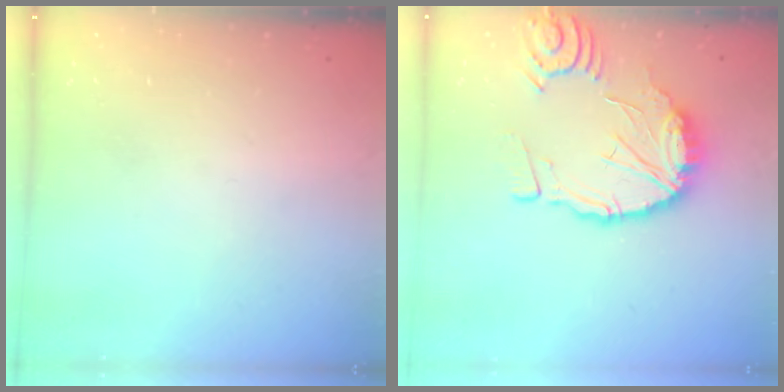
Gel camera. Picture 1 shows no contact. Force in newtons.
{"total": 13.5, "press": 13.4, "slide": 1.5}